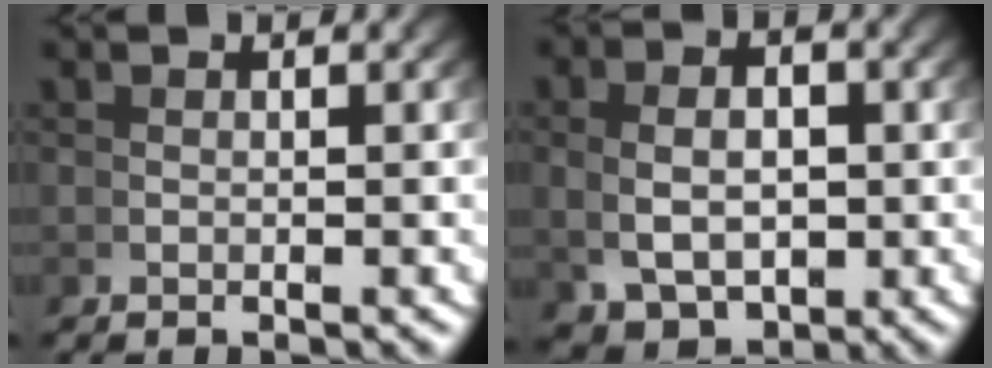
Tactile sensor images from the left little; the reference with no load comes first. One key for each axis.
{"total": 4.7, "fx": -0.5, "fy": 3.1, "fz": 3.4, "tx": -0.059, "ty": -0.021, "tz": 0.008}